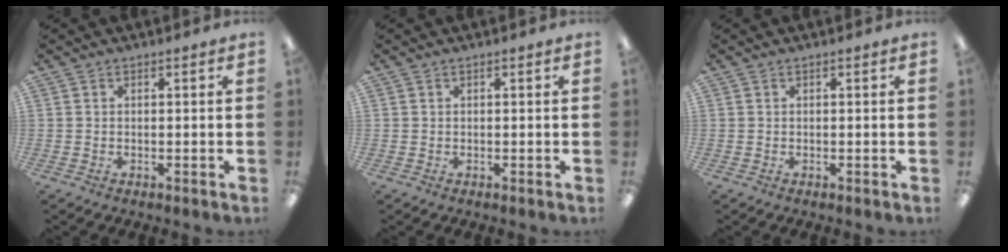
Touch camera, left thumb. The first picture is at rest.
{"total": 0.0}
{"total": 0.0}